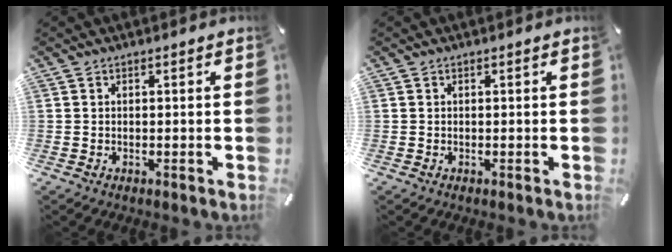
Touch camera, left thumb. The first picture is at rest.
{"total": 0.0}